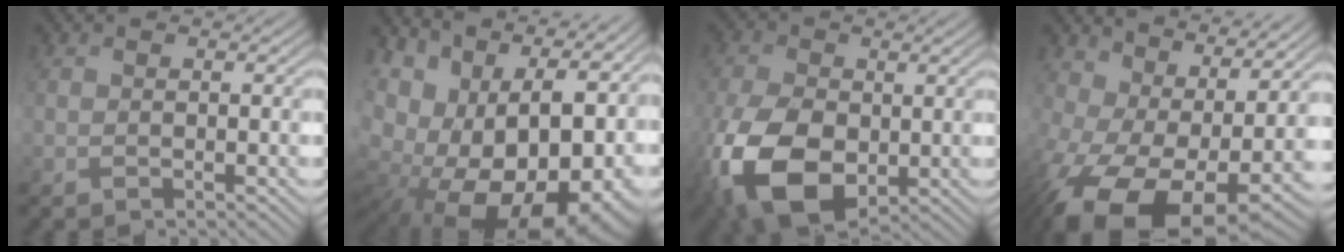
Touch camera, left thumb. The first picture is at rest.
{"total": 20.7, "force": [-4.7, 13.7, 14.8], "torque": [-0.219, -0.007, -0.034]}
{"total": 13.9, "force": [-3.2, 8.9, 10.2], "torque": [-0.279, -0.041, -0.051]}
{"total": 16.6, "force": [-1.0, 10.0, 13.2], "torque": [-0.284, -0.053, 0.014]}